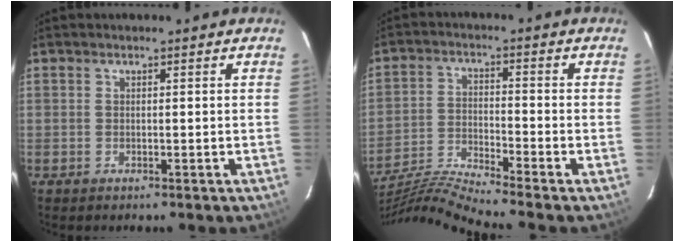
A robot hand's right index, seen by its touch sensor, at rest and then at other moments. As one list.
[{"total": 10.4, "force": [-9.4, -3.0, 3.2], "torque": [-0.078, -0.002, -0.183]}]